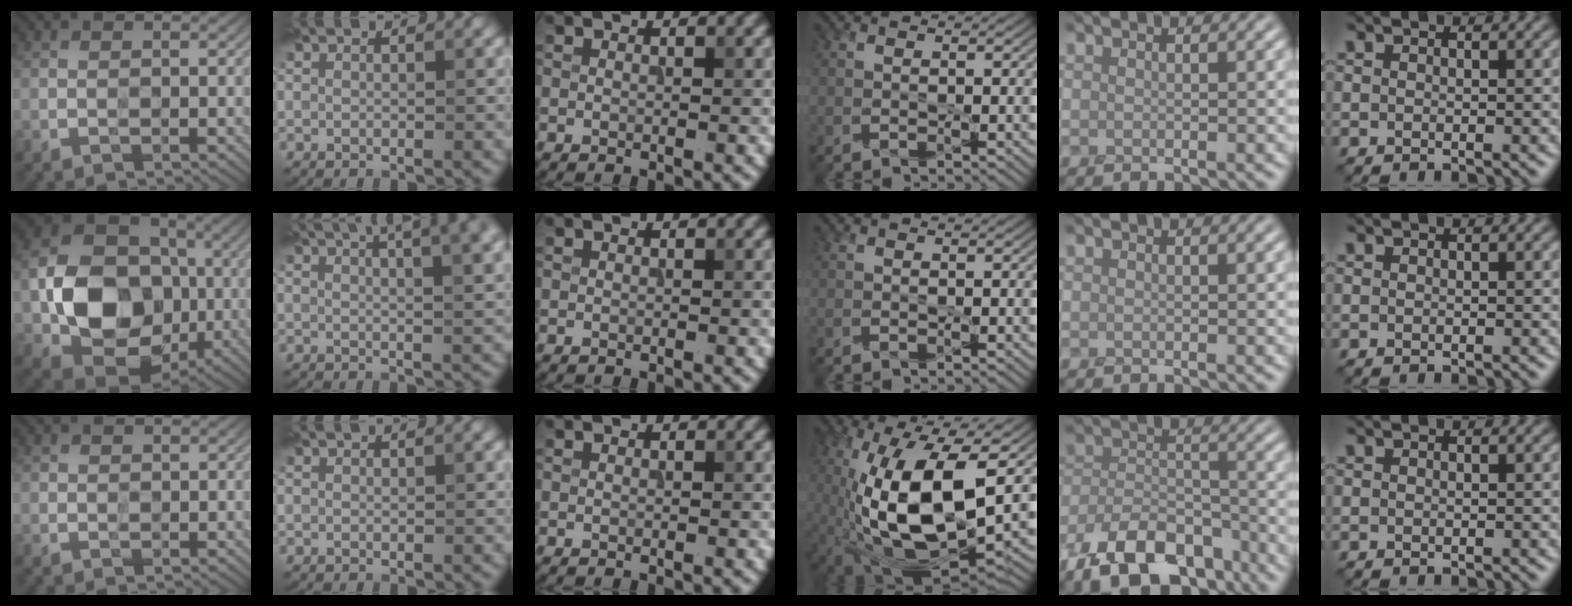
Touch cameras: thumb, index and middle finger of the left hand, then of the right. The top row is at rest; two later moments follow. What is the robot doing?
{"motion": "peel", "object": "velcro strap"}